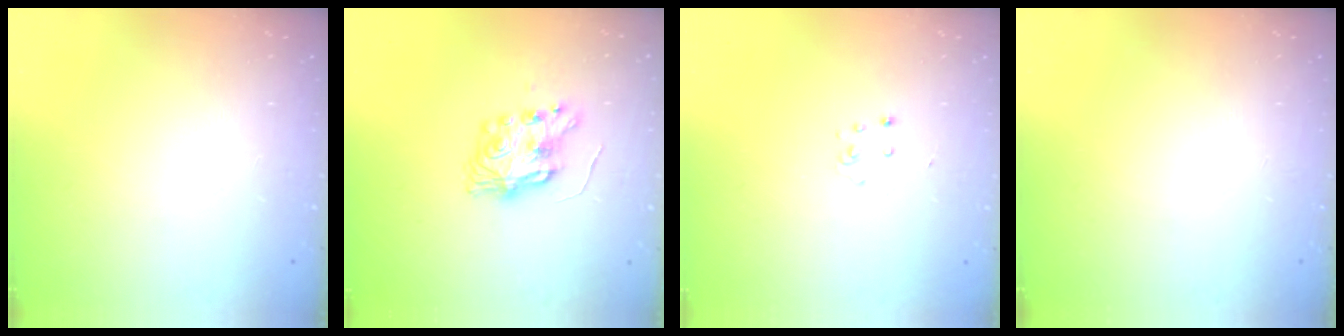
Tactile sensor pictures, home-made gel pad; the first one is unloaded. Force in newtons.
{"total": 8.1, "press": 8.1, "slide": 0.2}
{"total": 2.7, "press": 2.7, "slide": 0.3}
{"total": 0.0}